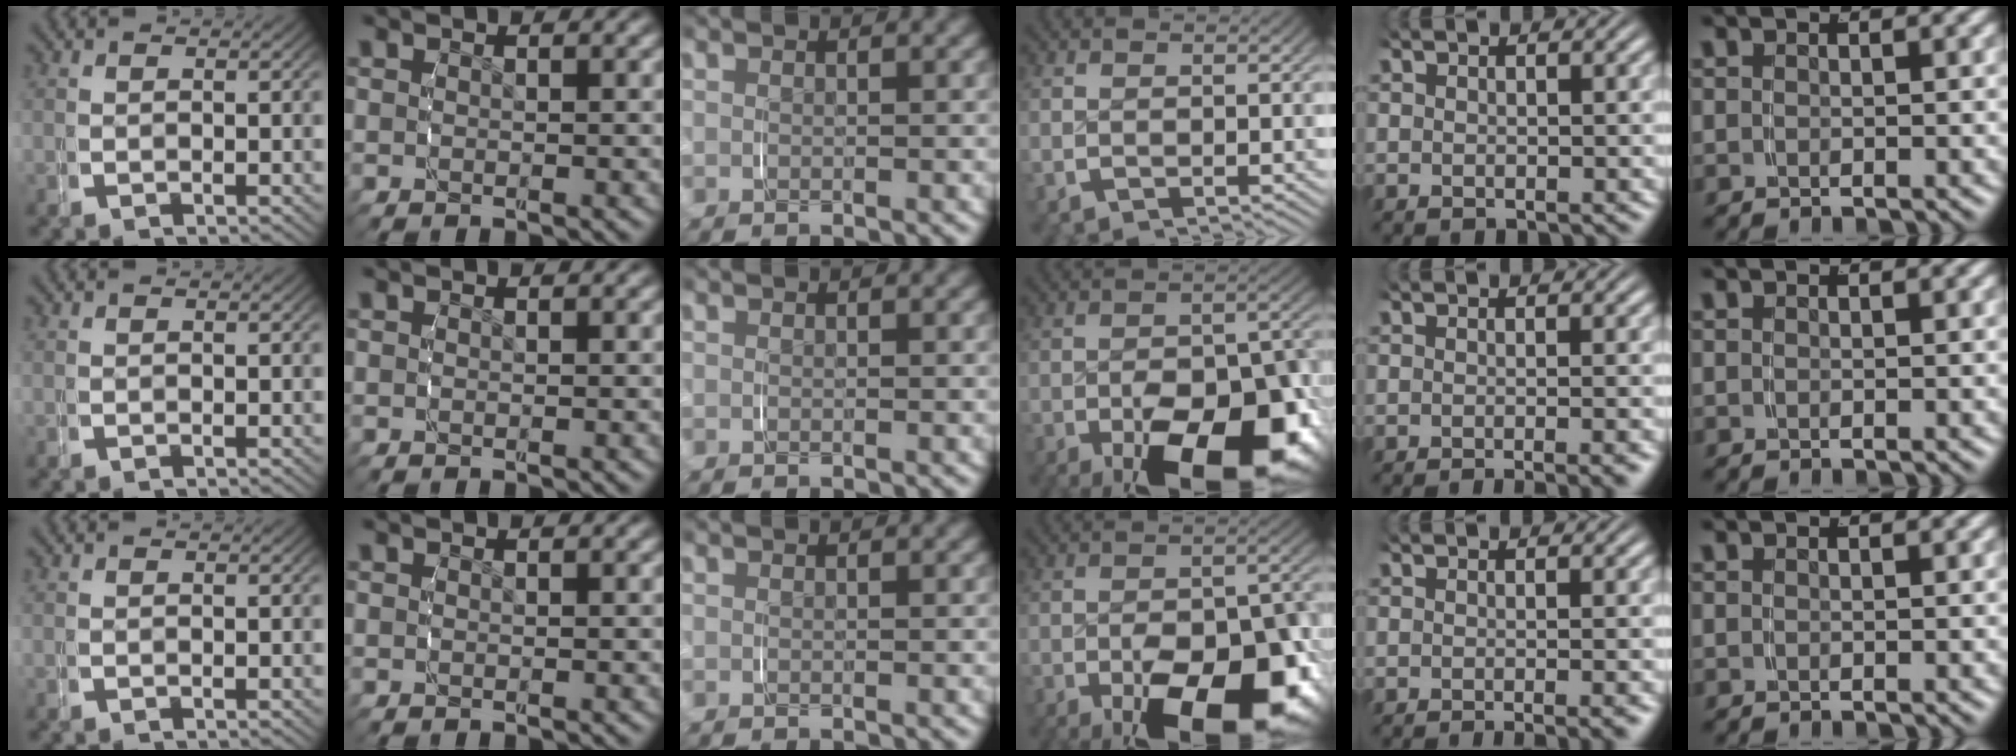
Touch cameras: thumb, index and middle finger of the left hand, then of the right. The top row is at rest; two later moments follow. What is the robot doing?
{"motion": "grasp_and_lifting", "object": "key"}